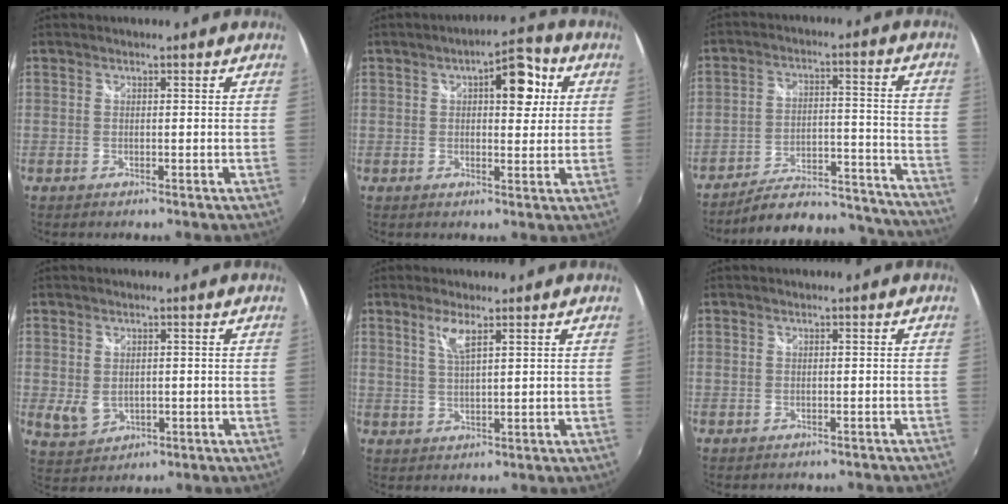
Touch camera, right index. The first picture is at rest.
{"total": 8.2, "force": [2.5, 3.6, 6.9], "torque": [-0.096, 0.022, 0.034]}
{"total": 23.4, "force": [-21.4, 5.8, 7.4], "torque": [-0.115, 0.030, -0.263]}
{"total": 4.5, "force": [0.1, 3.3, 3.0], "torque": [-0.060, -0.004, 0.013]}
{"total": 3.6, "force": [2.0, 0.4, 3.0], "torque": [-0.059, 0.000, 0.040]}
{"total": 2.9, "force": [-2.6, 1.1, 0.8], "torque": [-0.016, -0.012, -0.029]}